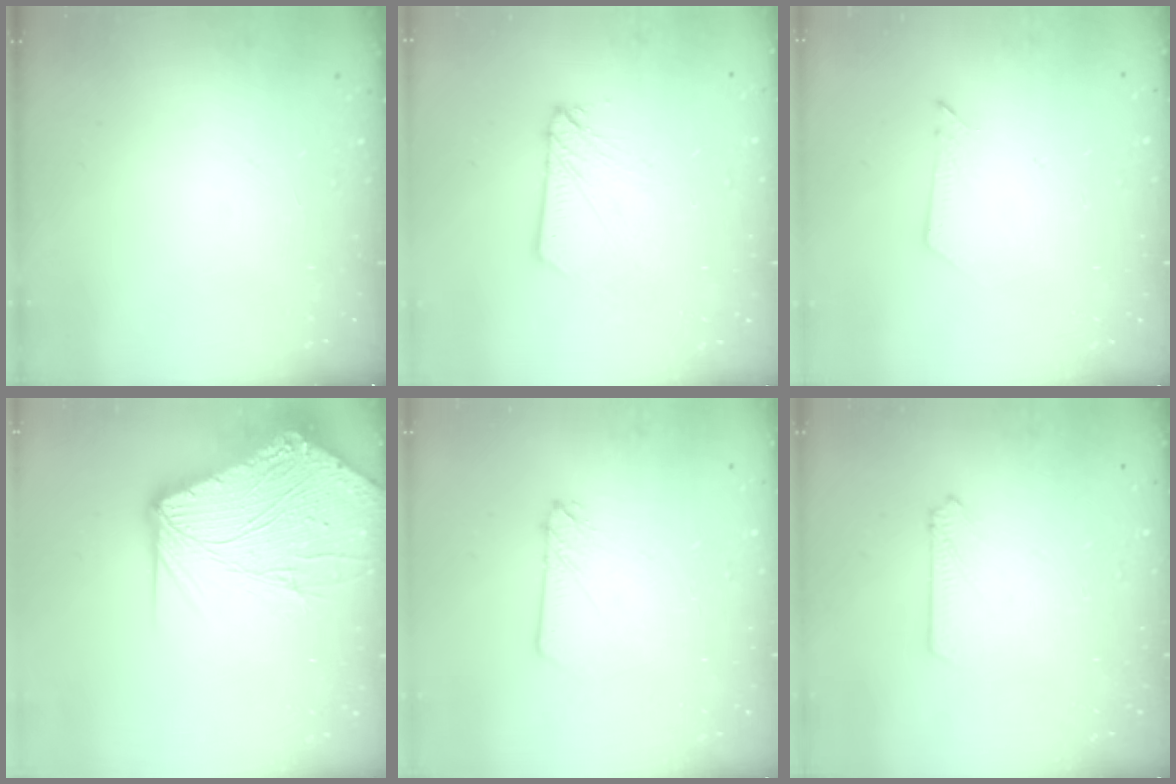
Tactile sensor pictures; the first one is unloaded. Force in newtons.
{"total": 4.1, "press": 4.1, "slide": 0.4}
{"total": 2.6, "press": 2.6, "slide": 0.3}
{"total": 17.4, "press": 17.2, "slide": 2.1}
{"total": 3.3, "press": 3.2, "slide": 0.5}
{"total": 2.6, "press": 2.6, "slide": 0.3}